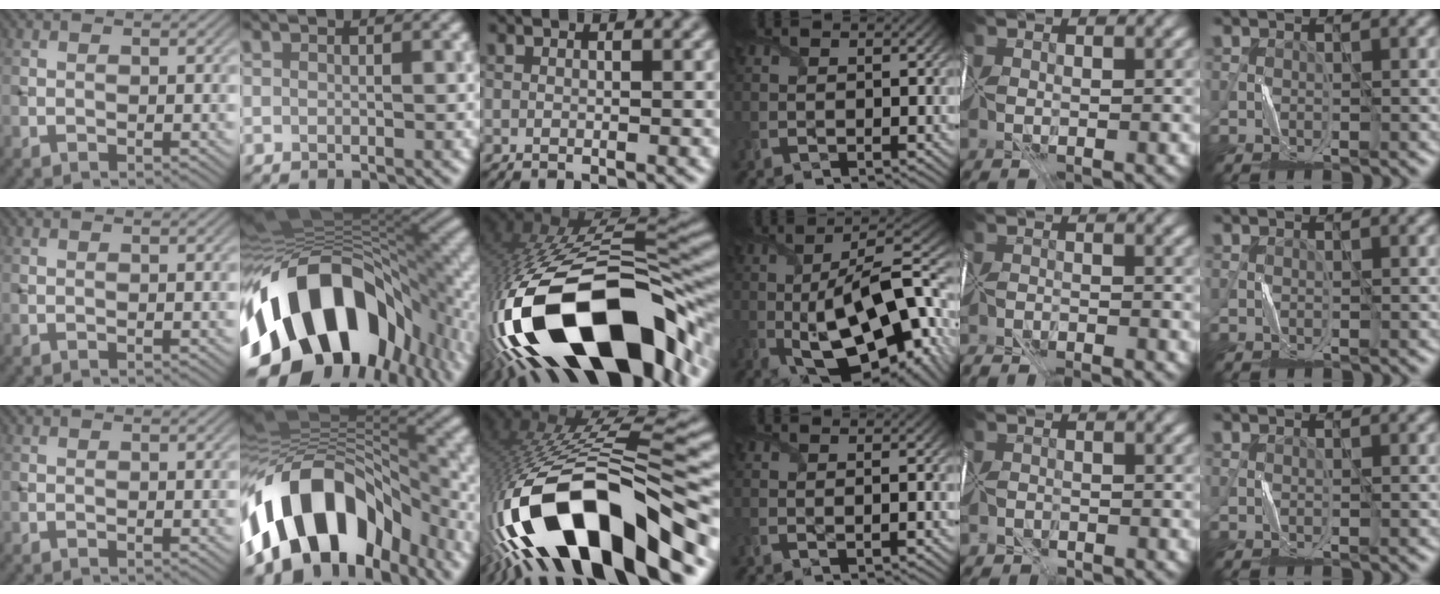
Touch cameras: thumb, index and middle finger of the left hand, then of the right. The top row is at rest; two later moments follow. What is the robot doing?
{"motion": "fold", "object": "map"}